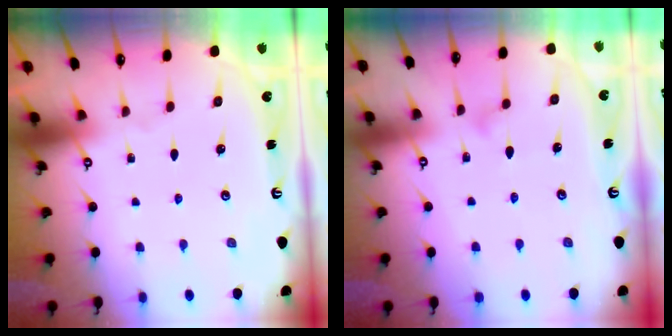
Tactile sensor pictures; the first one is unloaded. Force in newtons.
{"total": 6.8, "press": 6.7, "slide": 0.4}